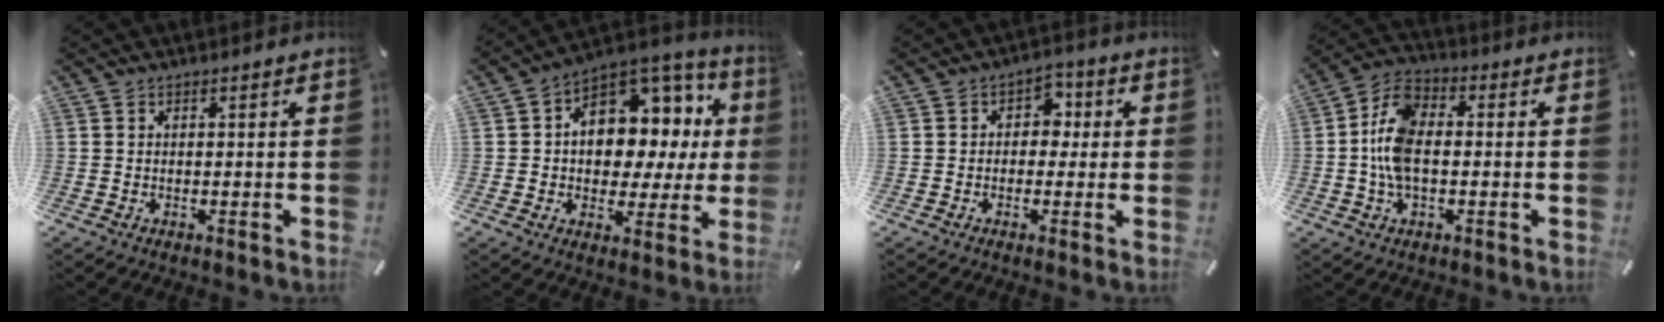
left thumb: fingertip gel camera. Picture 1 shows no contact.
{"total": 12.8, "force": [2.0, 9.9, 7.9], "torque": [-0.107, -0.030, 0.043]}
{"total": 4.8, "force": [-0.2, 4.1, 2.5], "torque": [-0.030, 0.009, -0.011]}
{"total": 10.4, "force": [-1.1, 6.3, 8.3], "torque": [-0.188, 0.003, -0.022]}